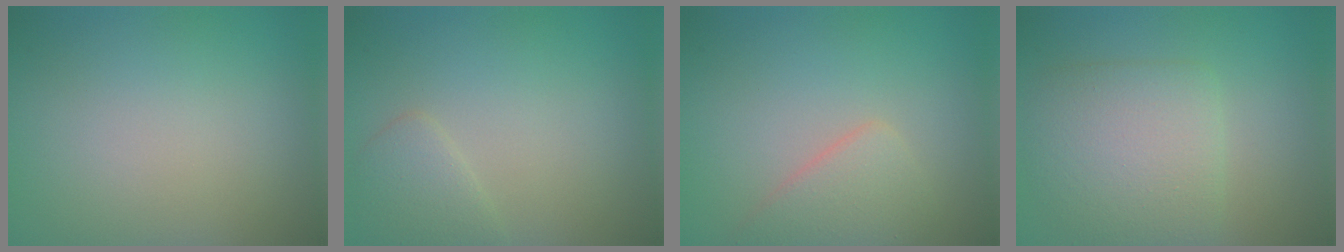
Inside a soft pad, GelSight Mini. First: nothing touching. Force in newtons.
{"total": 2.0, "press": 2.0, "slide": 0.1}
{"total": 2.9, "press": 2.9, "slide": 0.2}
{"total": 5.3, "press": 5.3, "slide": 0.2}